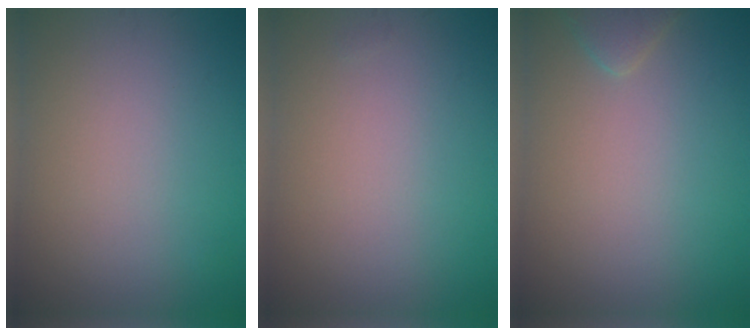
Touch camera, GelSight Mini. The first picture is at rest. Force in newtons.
{"total": 0.0}
{"total": 1.4, "press": 1.4, "slide": 0.1}